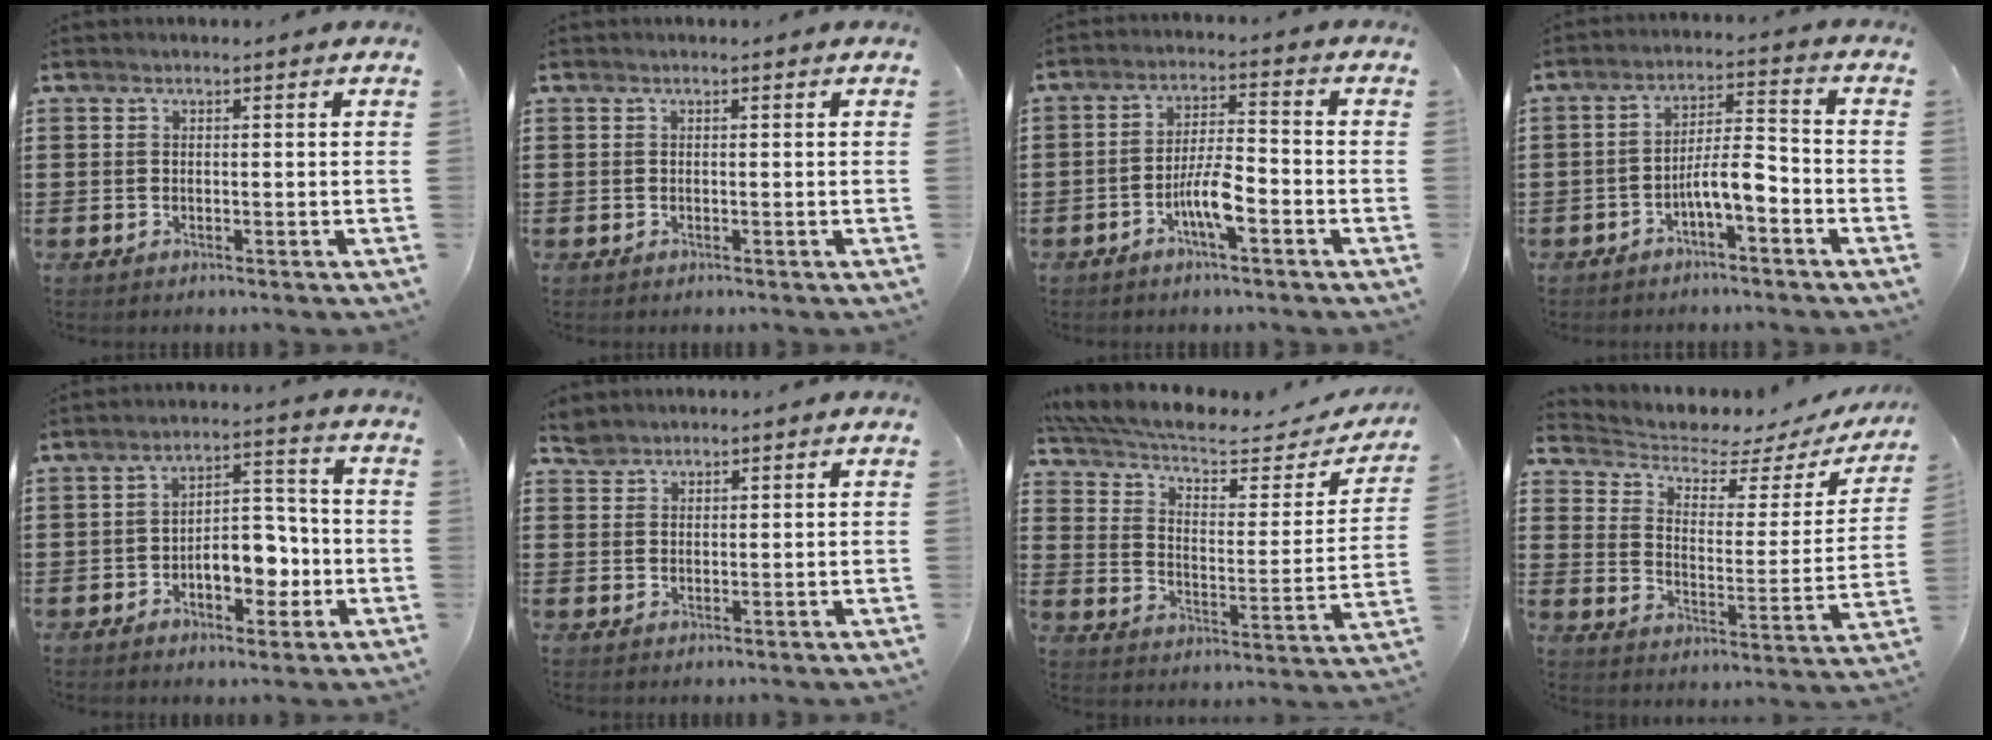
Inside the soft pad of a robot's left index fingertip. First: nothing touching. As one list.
[{"total": 0.0}, {"total": 6.0, "force": [-3.0, 1.3, 5.1], "torque": [-0.104, 0.001, -0.059]}, {"total": 5.7, "force": [-3.1, 1.6, 4.6], "torque": [-0.088, 0.013, -0.060]}, {"total": 7.4, "force": [-2.4, 4.3, 5.6], "torque": [-0.081, 0.009, -0.047]}, {"total": 2.3, "force": [2.0, 1.1, 0.1], "torque": [-0.009, 0.003, 0.041]}, {"total": 6.7, "force": [5.3, 1.9, 3.6], "torque": [-0.094, -0.036, 0.089]}, {"total": 3.5, "force": [2.7, 1.6, 1.6], "torque": [-0.052, -0.022, 0.038]}]